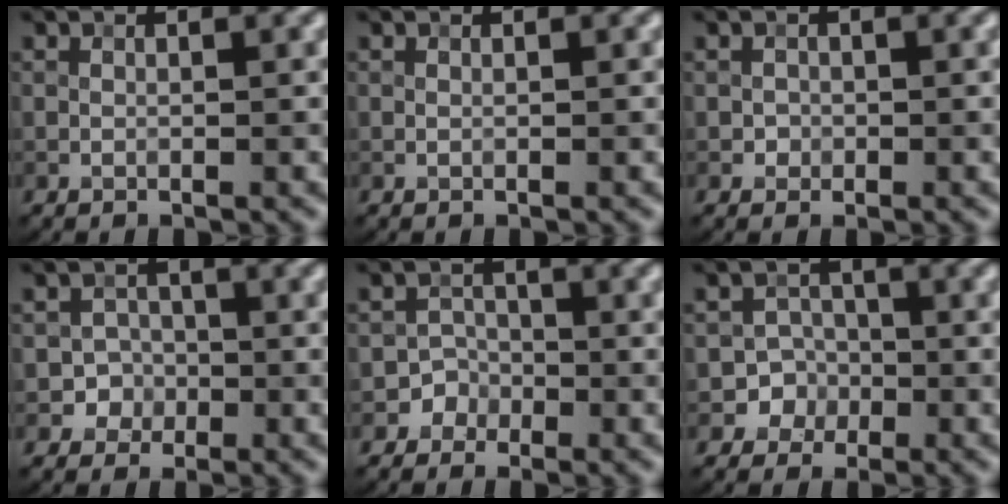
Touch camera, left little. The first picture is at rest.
{"total": 0.0}
{"total": 0.8, "force": [-0.1, 0.8, 0.0], "torque": [0.006, -0.004, 0.000]}
{"total": 2.1, "force": [-0.9, 1.9, 0.1], "torque": [0.017, 0.004, -0.021]}
{"total": 2.0, "force": [-1.1, 1.6, -0.2], "torque": [0.028, 0.013, -0.025]}
{"total": 3.1, "force": [-1.4, 2.8, 0.1], "torque": [0.028, 0.007, -0.035]}